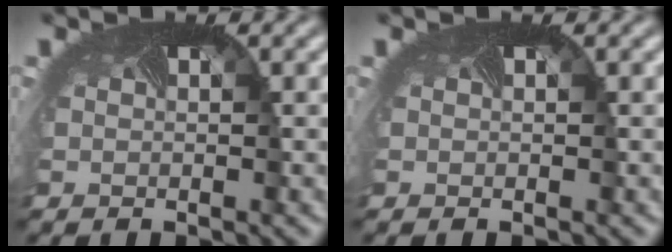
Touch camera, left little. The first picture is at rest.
{"total": 0.0}